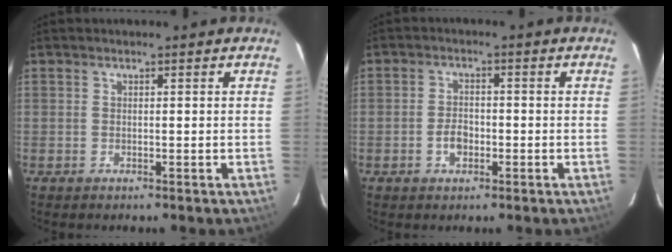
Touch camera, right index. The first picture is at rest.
{"total": 3.4, "force": [-1.3, 2.2, 2.3], "torque": [-0.045, 0.004, -0.021]}